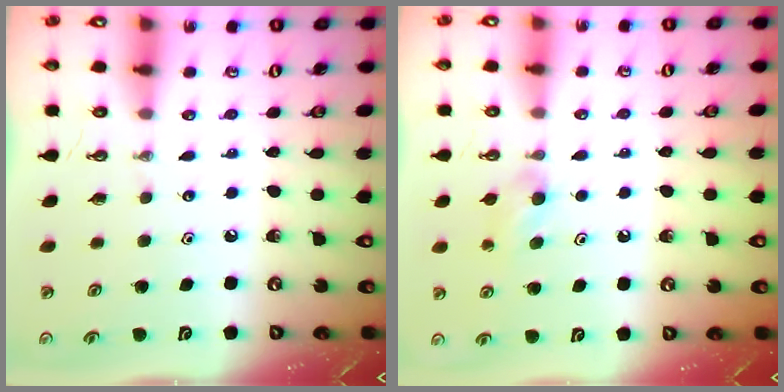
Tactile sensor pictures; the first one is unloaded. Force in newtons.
{"total": 4.7, "press": 4.6, "slide": 1.0}